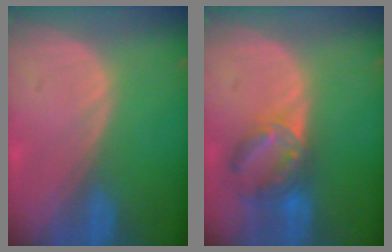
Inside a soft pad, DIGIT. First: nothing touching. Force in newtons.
{"total": 7.1, "press": 6.1, "slide": 3.6}